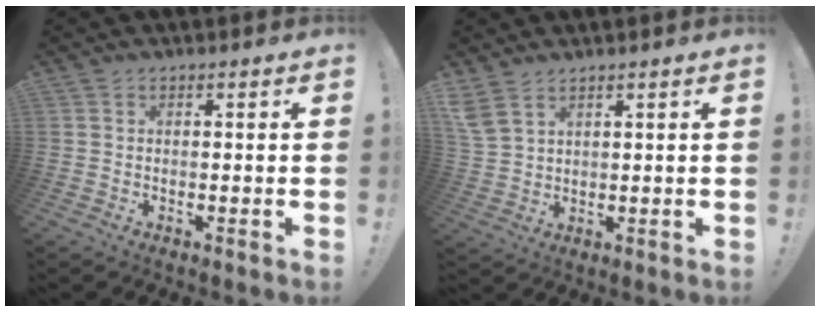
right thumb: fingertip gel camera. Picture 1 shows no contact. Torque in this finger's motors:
{"motor_torque": [-0.01, 0.09, 0.16, 0.25, 0.00]}